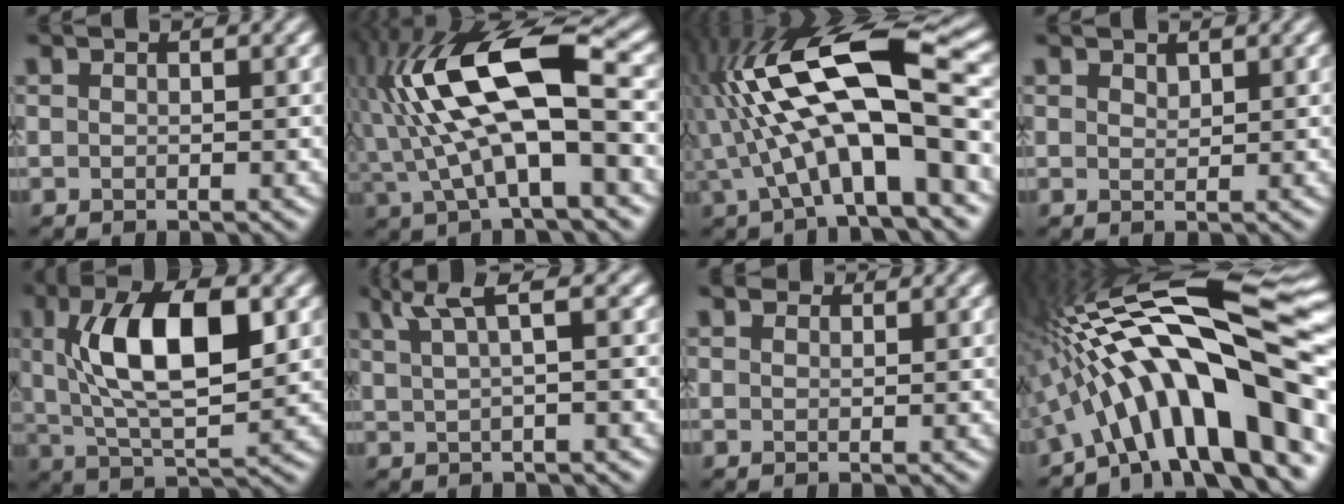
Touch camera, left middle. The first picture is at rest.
{"total": 12.4, "force": [1.1, 4.8, 11.3], "torque": [-0.213, 0.023, 0.012]}
{"total": 13.2, "force": [0.5, 4.4, 12.4], "torque": [-0.211, 0.027, 0.000]}
{"total": 0.8, "force": [0.7, 0.3, 0.1], "torque": [-0.005, -0.001, 0.013]}
{"total": 9.8, "force": [2.5, 3.8, 8.7], "torque": [-0.150, 0.011, 0.039]}
{"total": 3.1, "force": [1.8, 0.5, 2.6], "torque": [-0.043, 0.013, 0.034]}
{"total": 0.9, "force": [0.8, 0.5, 0.1], "torque": [0.001, 0.001, 0.006]}
{"total": 15.5, "force": [-3.5, 4.1, 14.6], "torque": [-0.204, 0.041, -0.062]}